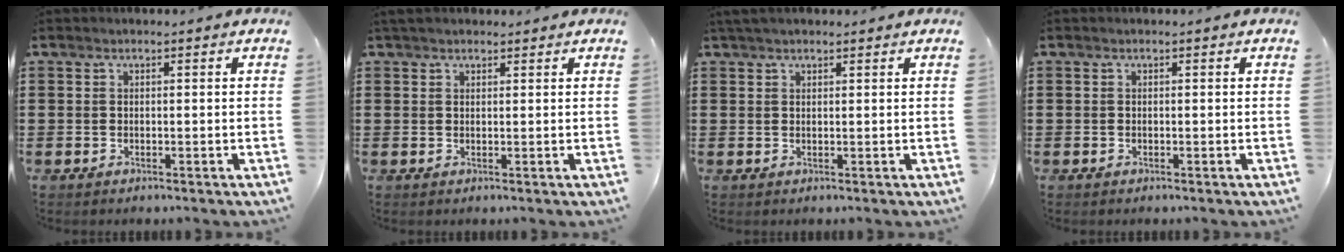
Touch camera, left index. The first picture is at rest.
{"total": 1.5, "force": [1.3, 0.7, 0.4], "torque": [-0.011, 0.005, 0.025]}
{"total": 1.6, "force": [1.3, 0.5, 0.7], "torque": [-0.017, 0.004, 0.024]}
{"total": 0.0}